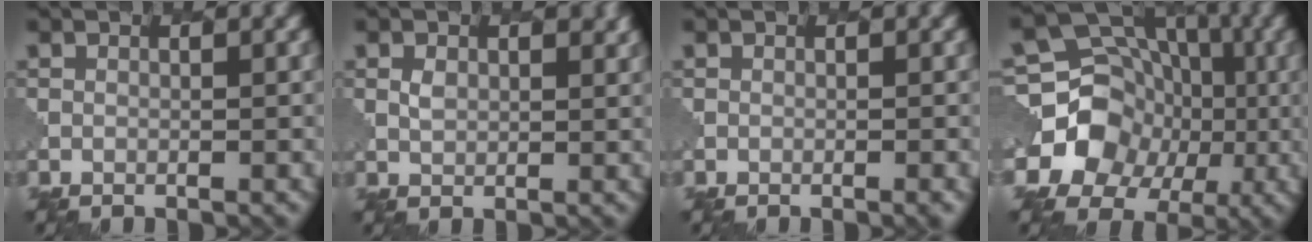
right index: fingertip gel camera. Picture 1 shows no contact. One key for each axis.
{"total": 1.5, "fx": 0.9, "fy": 1.1, "fz": 0.5, "tx": -0.012, "ty": -0.003, "tz": 0.019}
{"total": 0.8, "fx": -0.3, "fy": 0.2, "fz": 0.7, "tx": -0.001, "ty": 0.000, "tz": -0.002}
{"total": 11.7, "fx": -1.6, "fy": 10.6, "fz": 4.6, "tx": -0.075, "ty": 0.005, "tz": -0.044}